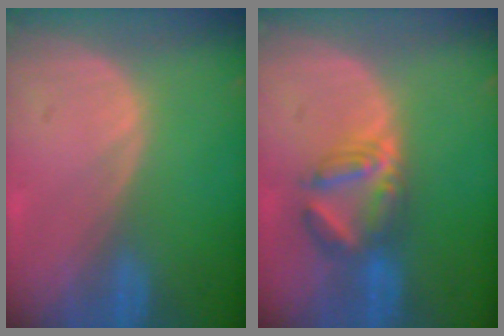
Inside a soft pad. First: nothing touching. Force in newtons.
{"total": 6.0, "press": 5.9, "slide": 0.7}